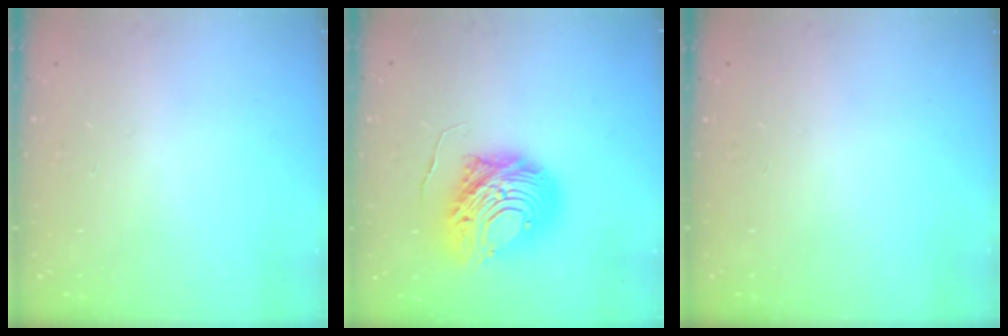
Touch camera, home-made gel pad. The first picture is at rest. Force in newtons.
{"total": 14.1, "press": 14.0, "slide": 1.3}
{"total": 0.0}